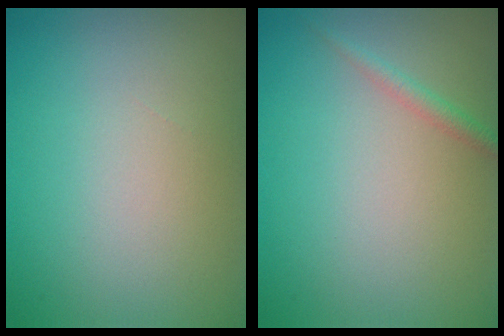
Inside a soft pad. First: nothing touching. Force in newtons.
{"total": 1.2, "press": 1.2, "slide": 0.0}